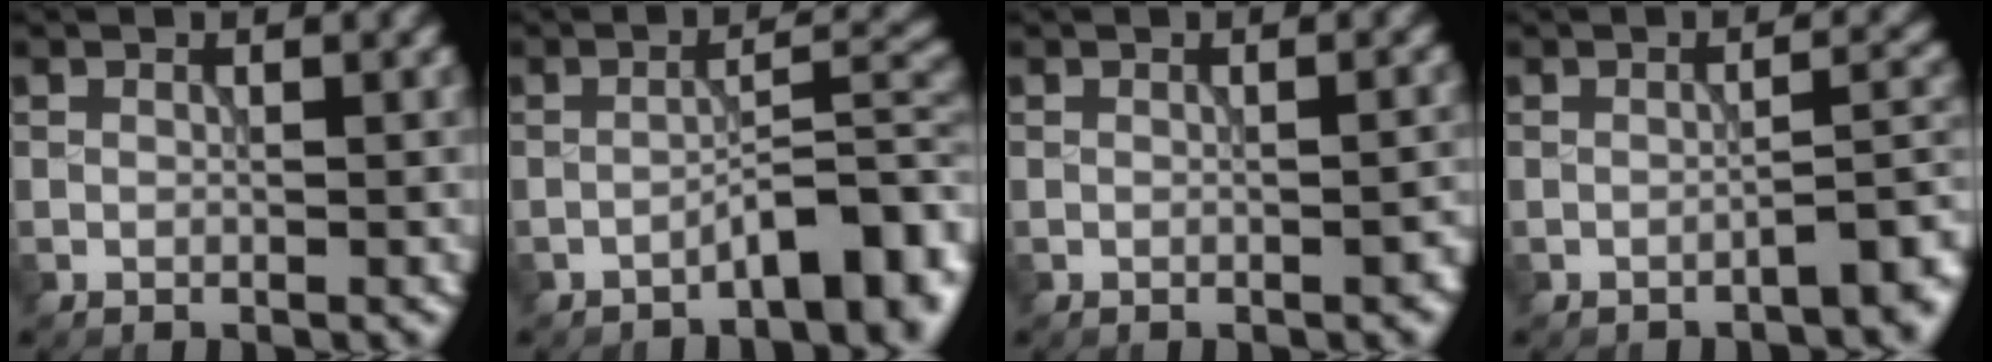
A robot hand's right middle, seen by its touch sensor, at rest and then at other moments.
{"total": 5.5, "force": [-3.4, 1.4, 4.2], "torque": [-0.058, 0.016, -0.053]}
{"total": 1.0, "force": [-0.6, 0.2, 0.9], "torque": [-0.012, 0.002, -0.006]}
{"total": 3.6, "force": [-2.3, 0.9, 2.6], "torque": [-0.033, 0.011, -0.037]}